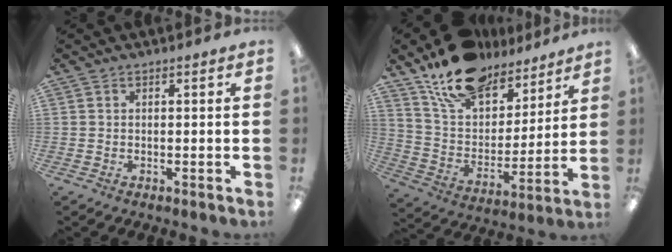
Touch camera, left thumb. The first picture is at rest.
{"total": 17.1, "force": [13.1, 8.7, 6.6], "torque": [-0.135, -0.077, 0.242]}